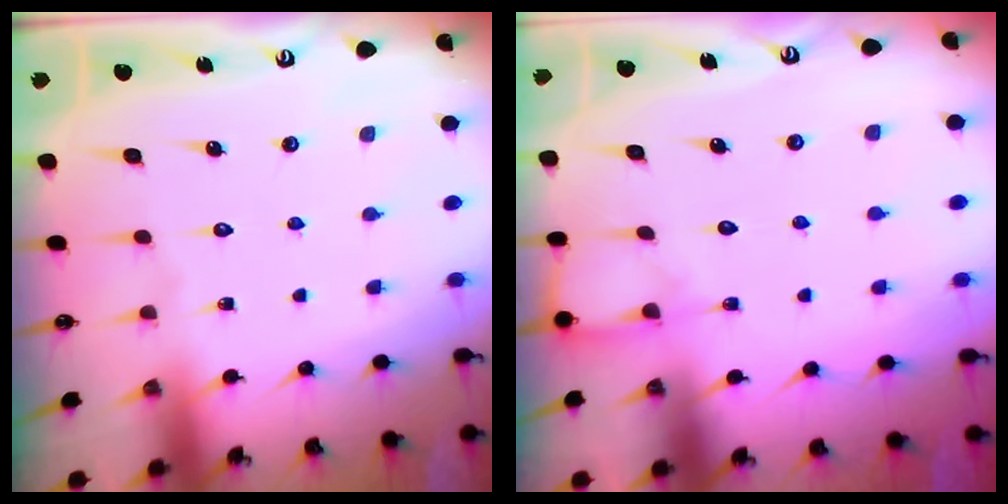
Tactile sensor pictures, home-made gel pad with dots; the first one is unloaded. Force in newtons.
{"total": 6.0, "press": 6.0, "slide": 0.5}